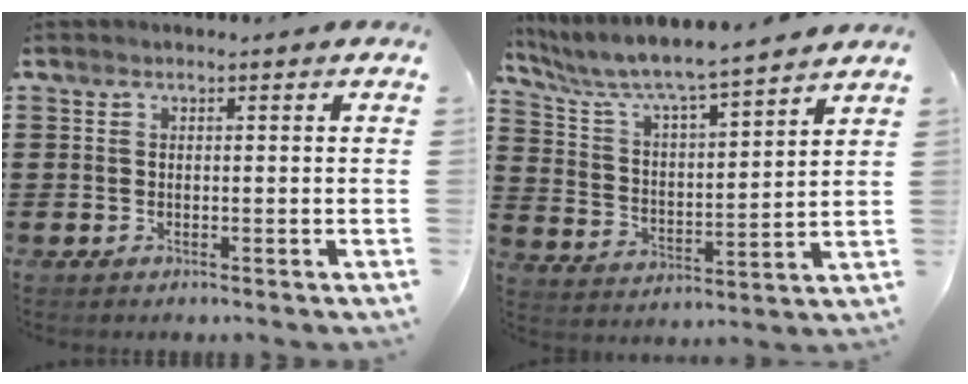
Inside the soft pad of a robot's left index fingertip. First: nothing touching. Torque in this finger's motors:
{"motor_torque": [2.14, 0.00, 0.73, 0.21]}